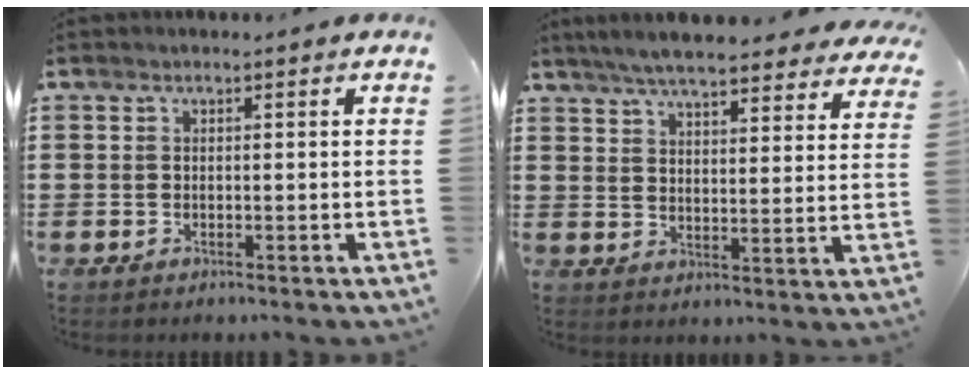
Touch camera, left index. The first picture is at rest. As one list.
[{"total": 6.5, "force": [6.1, 0.1, 2.4], "torque": [-0.068, -0.022, 0.109]}]